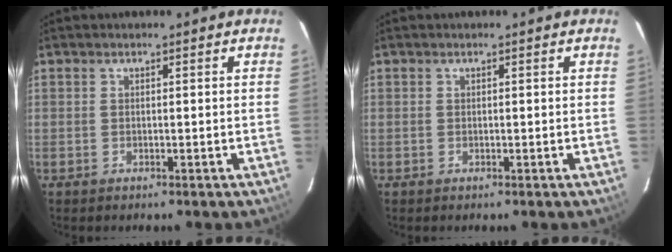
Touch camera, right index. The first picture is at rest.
{"total": 0.0}